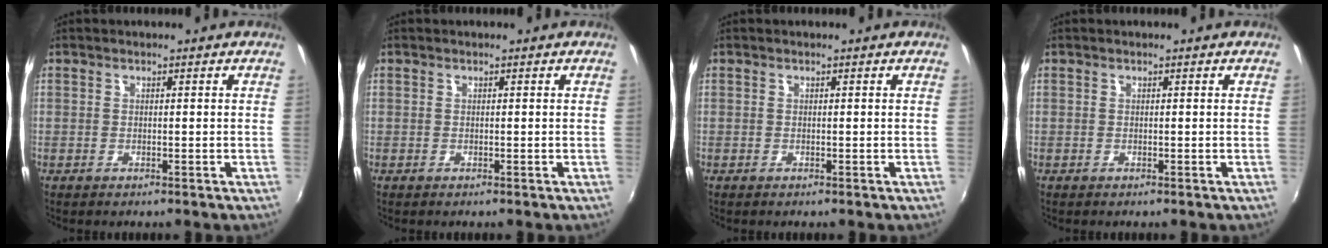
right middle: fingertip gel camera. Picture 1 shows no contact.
{"total": 0.0}
{"total": 0.0}
{"total": 0.0}